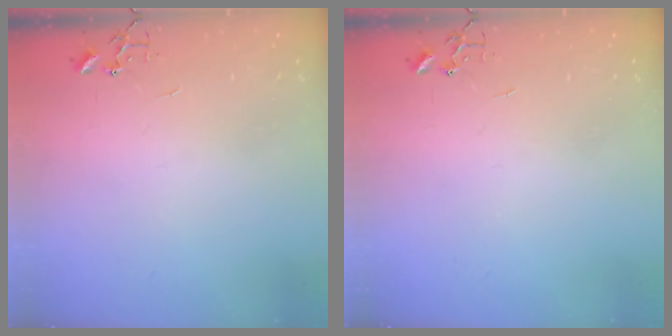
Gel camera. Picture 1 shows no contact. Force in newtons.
{"total": 0.0}